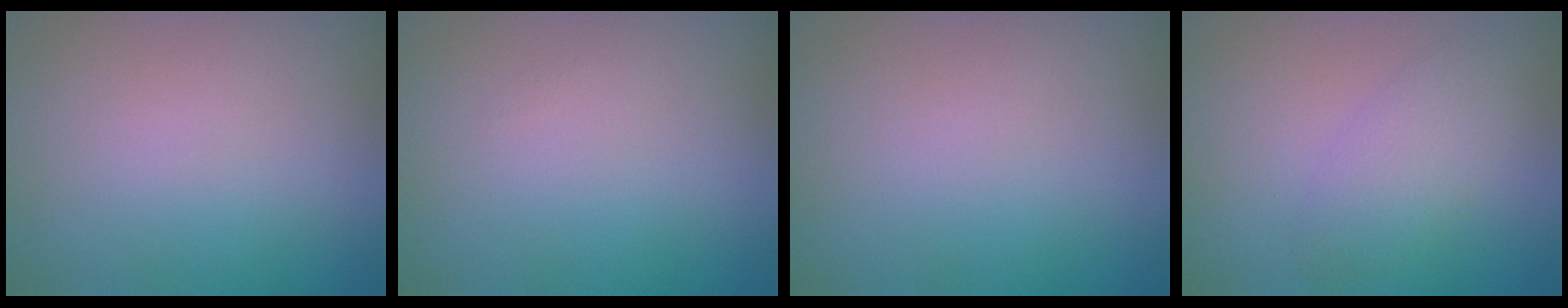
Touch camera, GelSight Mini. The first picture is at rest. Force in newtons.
{"total": 0.0}
{"total": 0.0}
{"total": 2.9, "press": 2.9, "slide": 0.2}